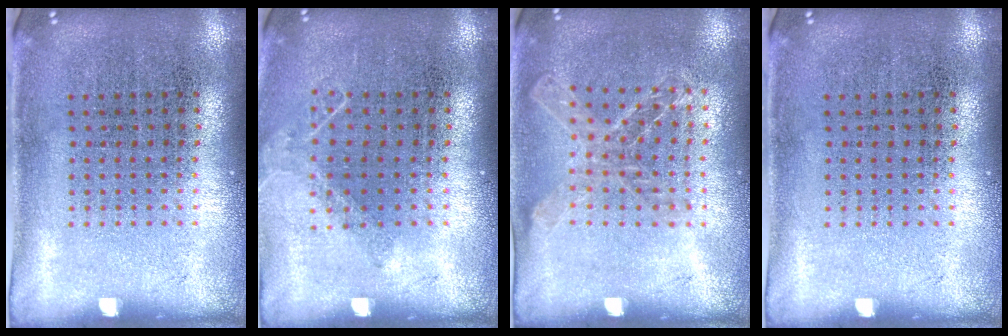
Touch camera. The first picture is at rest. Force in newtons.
{"total": 0.9, "press": 0.9, "slide": 0.1}
{"total": 1.1, "press": 1.1, "slide": 0.1}
{"total": 0.0}